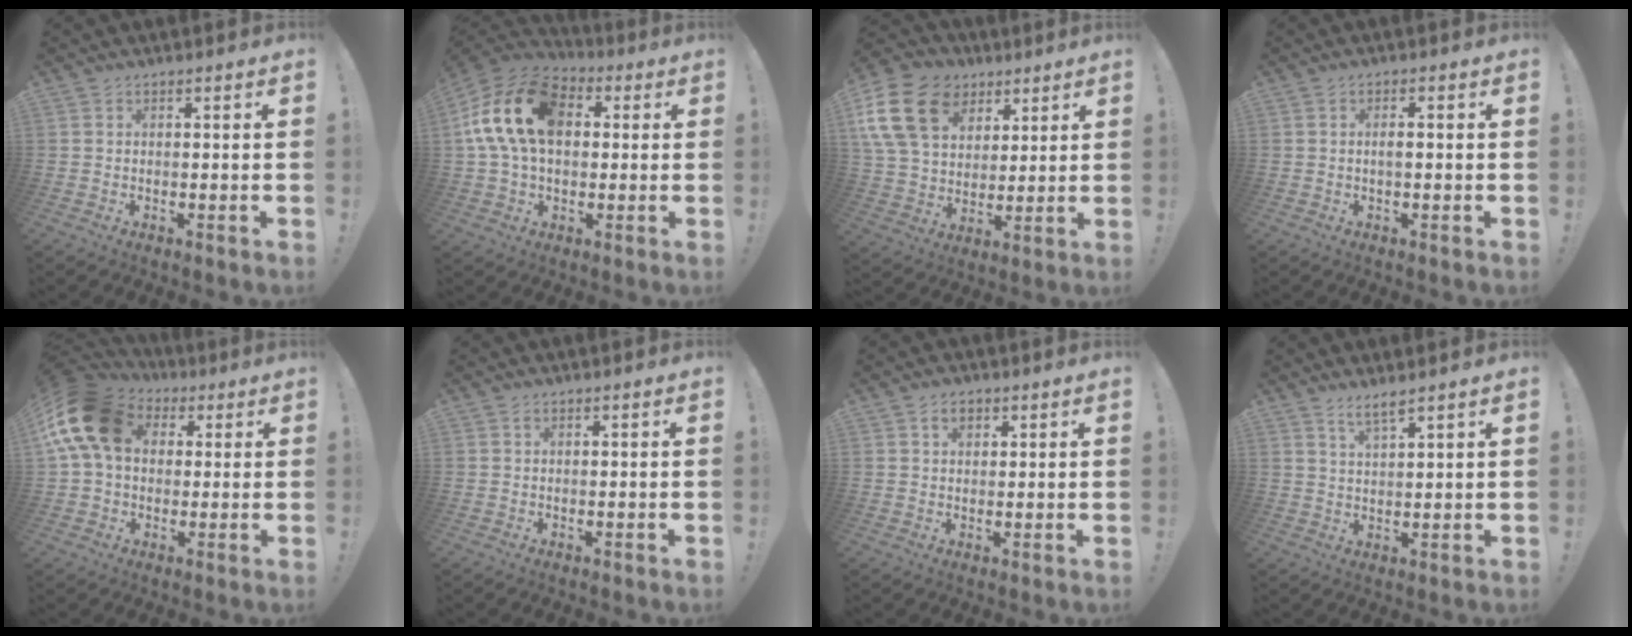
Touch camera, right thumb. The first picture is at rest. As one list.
[{"total": 19.1, "force": [3.7, 12.6, 13.9], "torque": [-0.266, 0.015, 0.070]}, {"total": 20.0, "force": [7.6, 14.7, 11.2], "torque": [-0.212, -0.026, 0.151]}, {"total": 2.1, "force": [-0.5, 0.4, 2.0], "torque": [-0.034, 0.002, -0.011]}, {"total": 17.6, "force": [4.2, 12.6, 11.5], "torque": [-0.218, 0.002, 0.082]}, {"total": 0.0}, {"total": 2.8, "force": [1.3, 1.8, 1.6], "torque": [-0.021, 0.000, 0.020]}, {"total": 4.0, "force": [3.2, 0.2, 2.4], "torque": [-0.045, -0.017, 0.054]}]